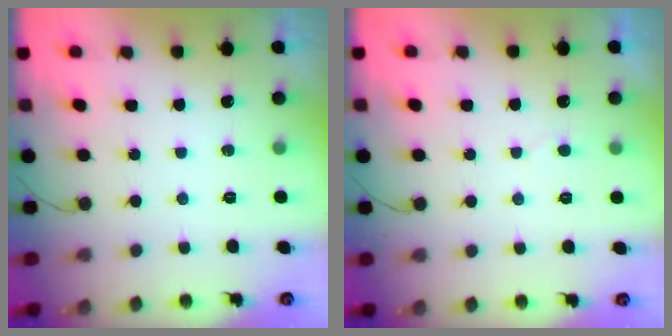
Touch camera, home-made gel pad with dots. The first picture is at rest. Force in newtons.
{"total": 2.2, "press": 2.2, "slide": 0.2}